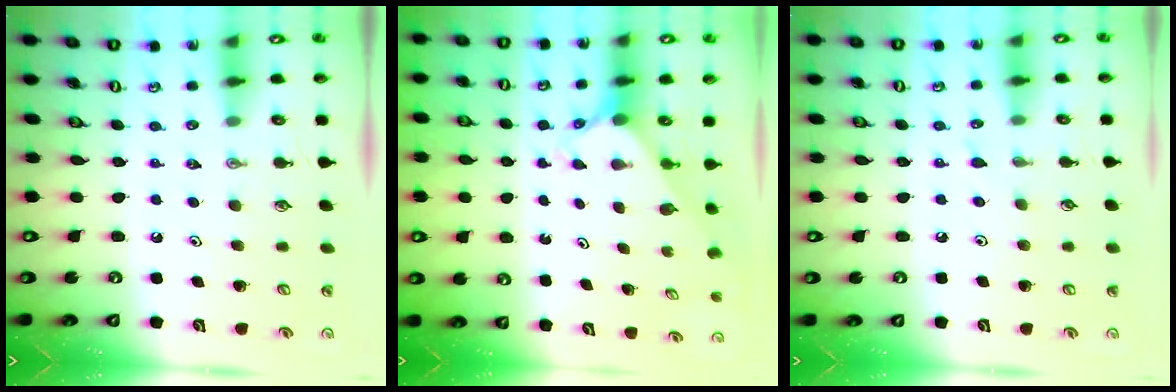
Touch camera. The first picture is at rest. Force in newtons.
{"total": 2.2, "press": 2.2, "slide": 0.2}
{"total": 3.6, "press": 3.5, "slide": 0.6}